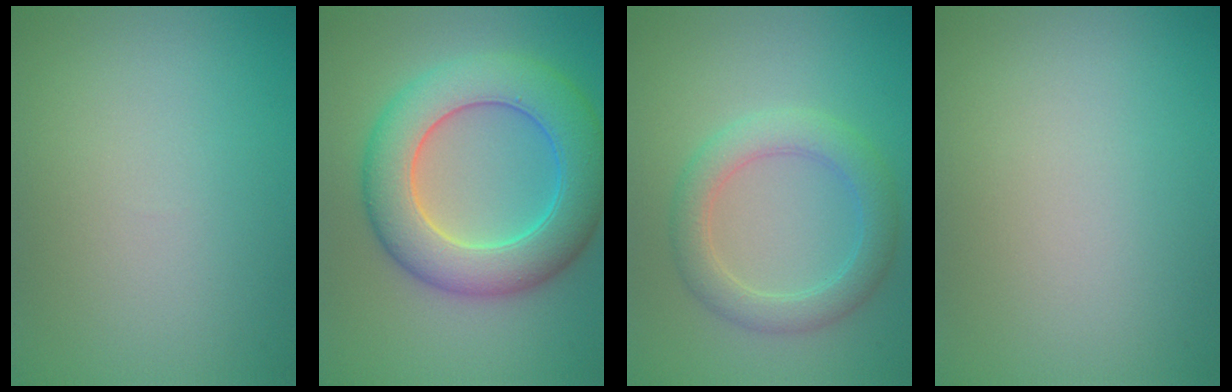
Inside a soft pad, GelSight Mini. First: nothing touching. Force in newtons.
{"total": 9.0, "press": 9.0, "slide": 0.1}
{"total": 3.9, "press": 3.9, "slide": 0.2}
{"total": 0.0}